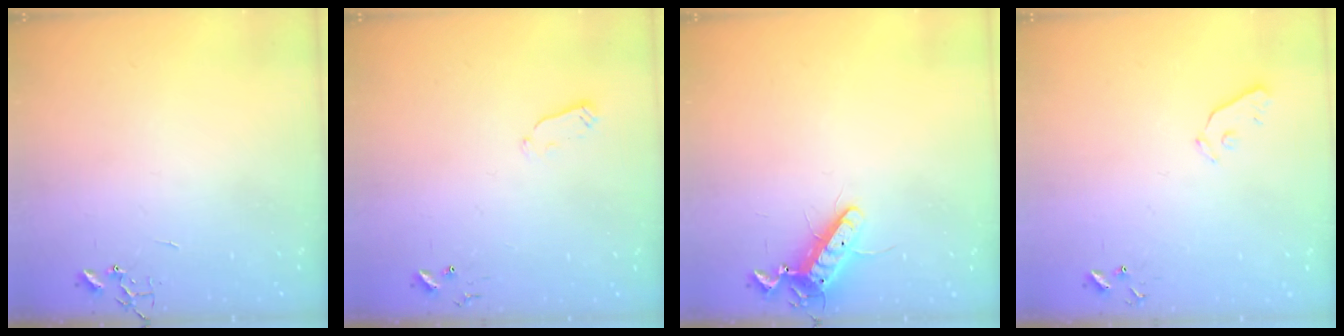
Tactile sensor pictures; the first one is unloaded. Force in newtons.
{"total": 2.9, "press": 2.9, "slide": 0.4}
{"total": 11.2, "press": 11.1, "slide": 1.4}
{"total": 4.0, "press": 4.0, "slide": 0.5}